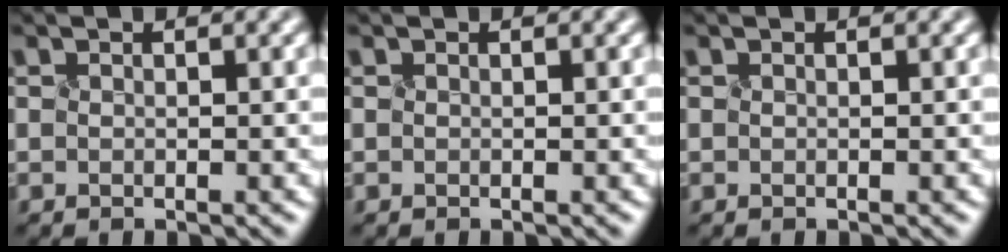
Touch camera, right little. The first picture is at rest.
{"total": 0.0}
{"total": 0.0}